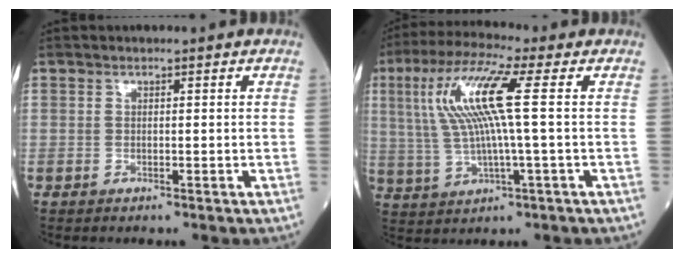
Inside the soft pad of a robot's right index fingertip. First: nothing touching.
{"total": 11.7, "force": [2.3, 0.3, 11.5], "torque": [-0.247, 0.020, 0.043]}